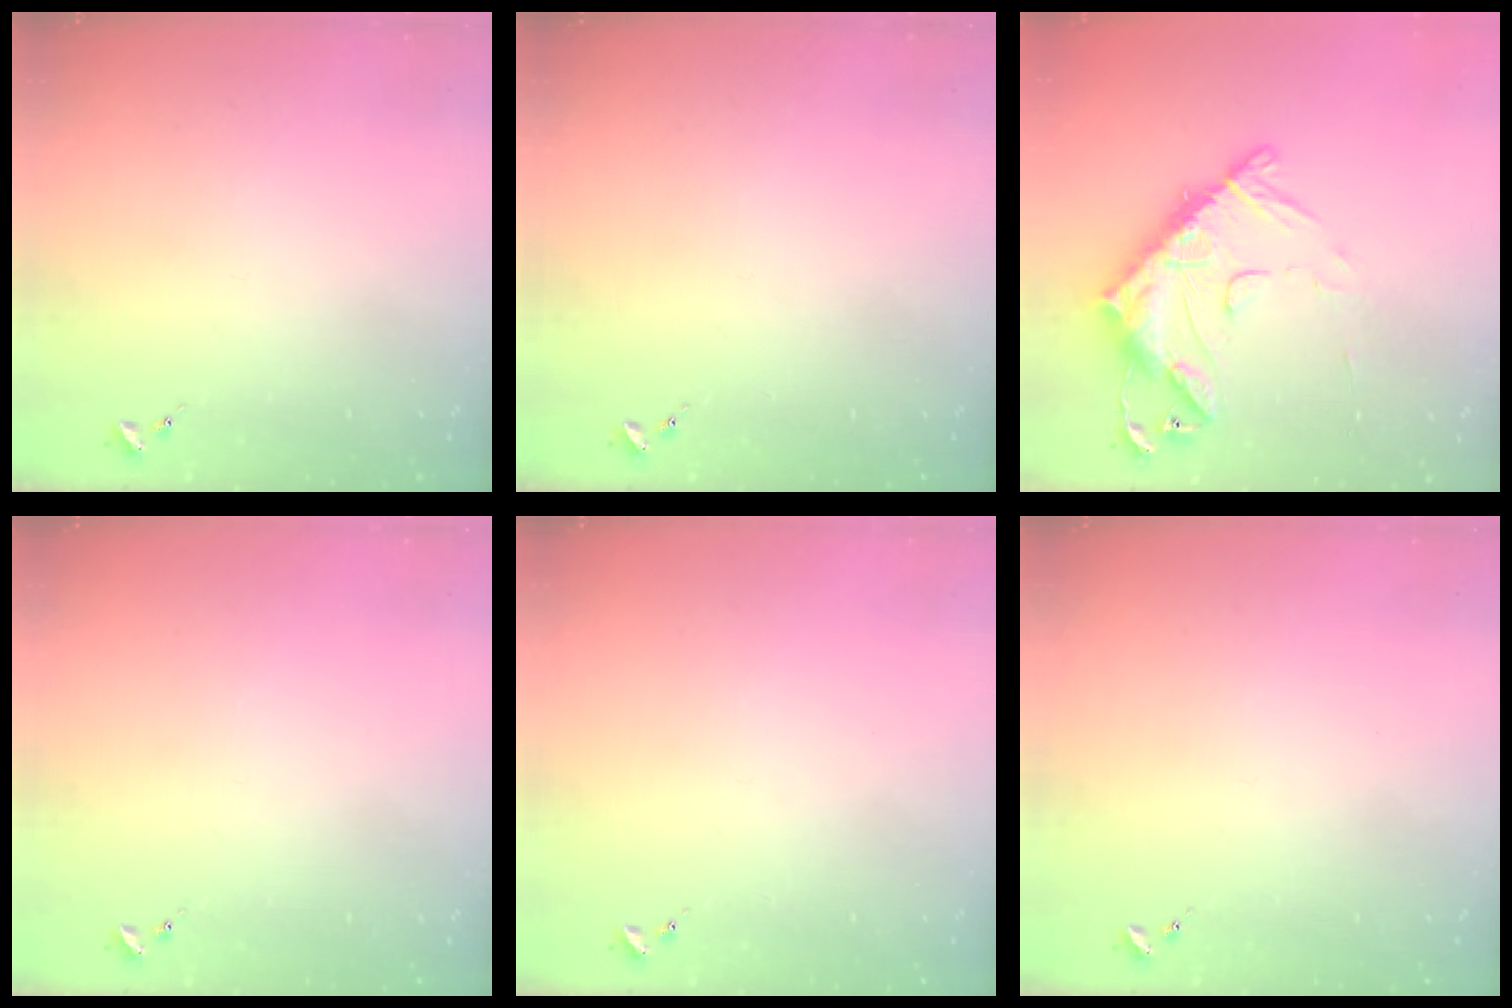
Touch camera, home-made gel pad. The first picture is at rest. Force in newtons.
{"total": 0.0}
{"total": 16.1, "press": 16.0, "slide": 1.6}
{"total": 0.0}
{"total": 0.0}
{"total": 0.0}